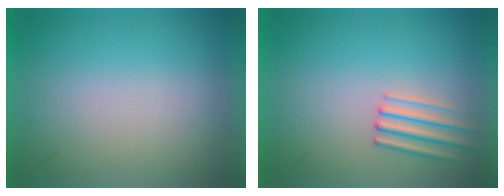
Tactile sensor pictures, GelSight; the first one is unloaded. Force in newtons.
{"total": 2.4}